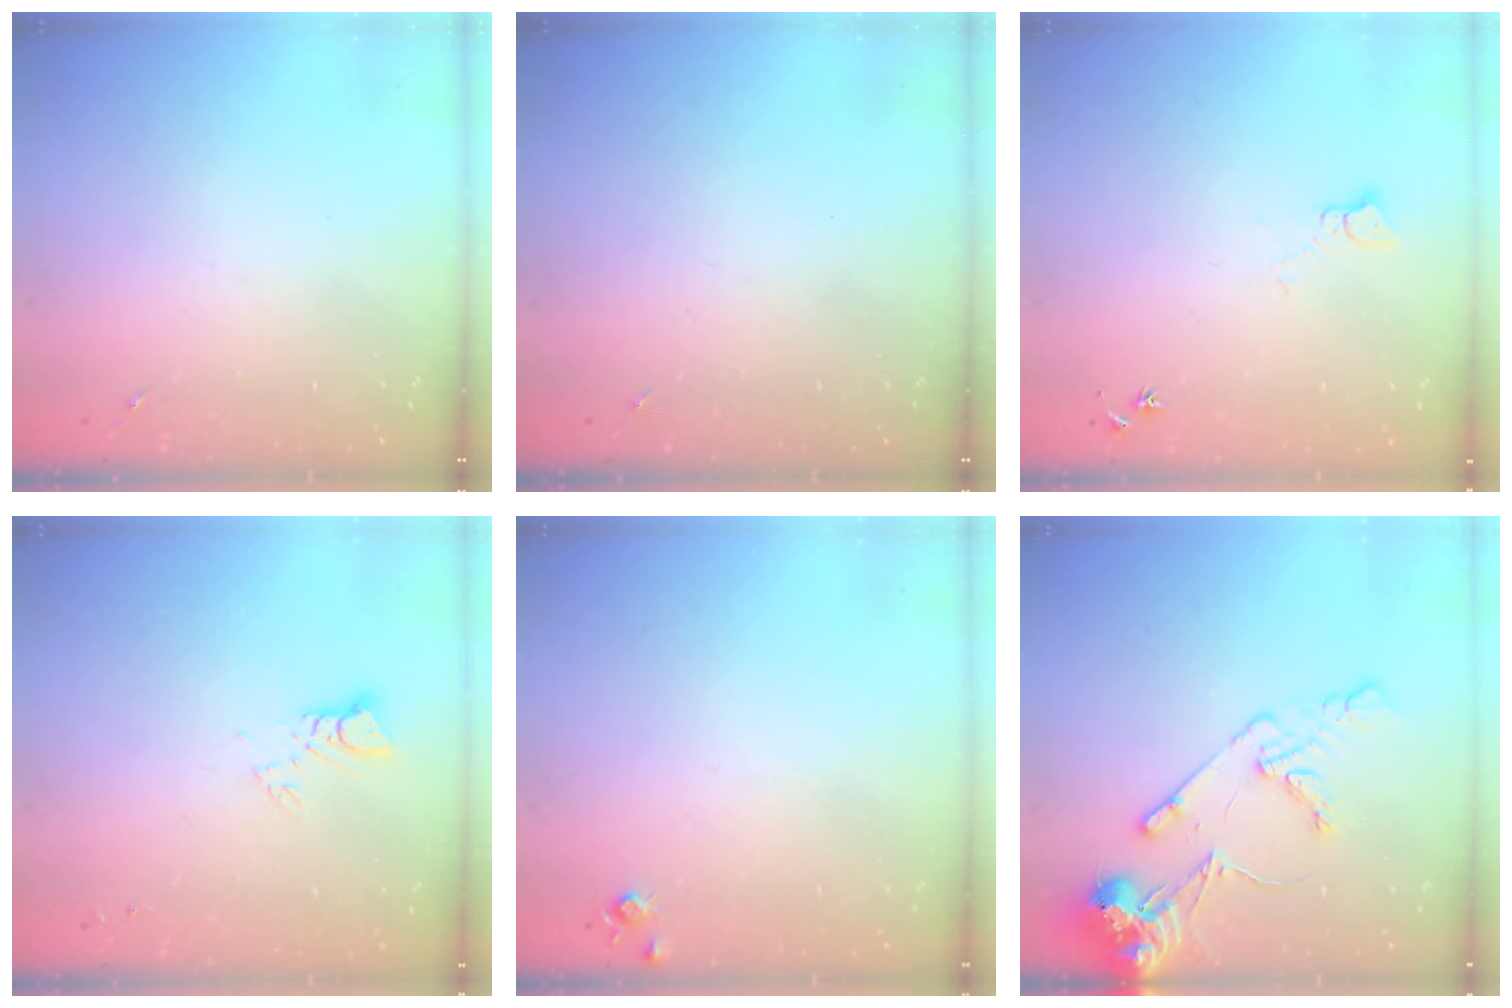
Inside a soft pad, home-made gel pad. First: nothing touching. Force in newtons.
{"total": 0.0}
{"total": 5.4, "press": 5.3, "slide": 0.7}
{"total": 3.6, "press": 3.6, "slide": 0.2}
{"total": 5.1, "press": 5.1, "slide": 0.7}
{"total": 13.7, "press": 13.5, "slide": 2.3}